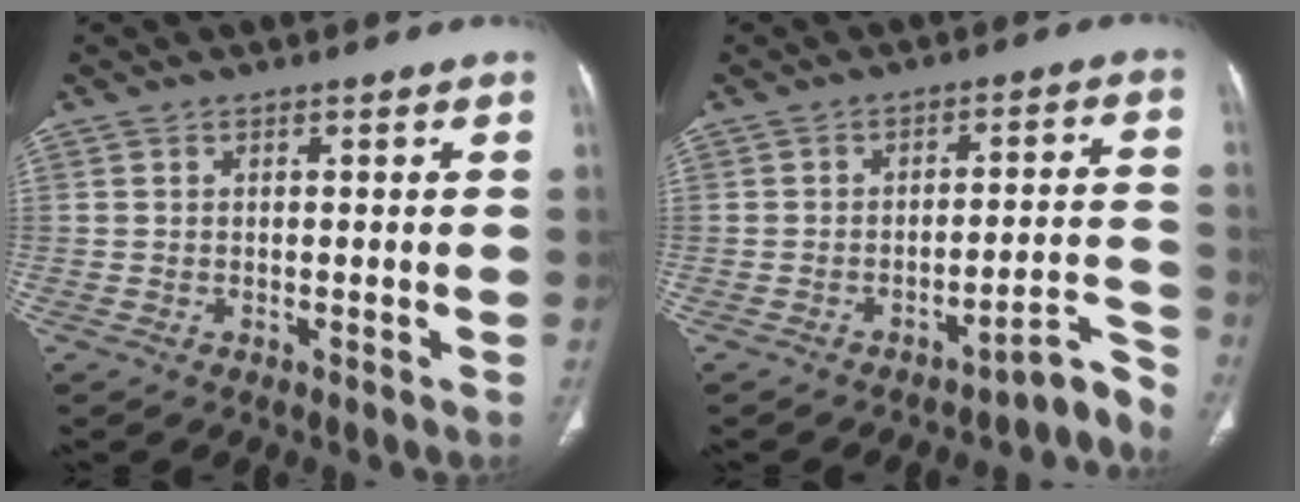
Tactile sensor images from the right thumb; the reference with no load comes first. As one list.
[{"total": 6.6, "force": [-6.1, 1.4, 2.0], "torque": [0.016, 0.101, -0.082]}]